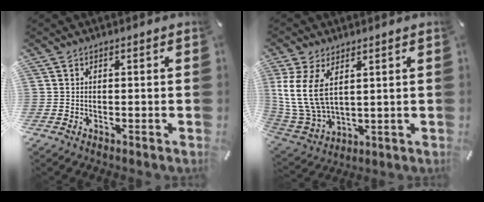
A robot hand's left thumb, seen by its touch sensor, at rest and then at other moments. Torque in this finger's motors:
{"motor_torque": [1.37, 0.71, 1.98, -0.79, 0.39]}